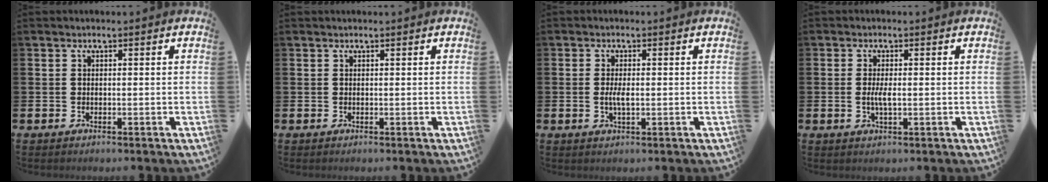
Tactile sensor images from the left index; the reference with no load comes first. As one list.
[{"total": 0.0}, {"total": 2.2, "force": [-0.2, 0.7, 2.1], "torque": [-0.038, 0.001, -0.005]}, {"total": 2.2, "force": [-0.2, 0.6, 2.1], "torque": [-0.039, -0.001, -0.005]}]